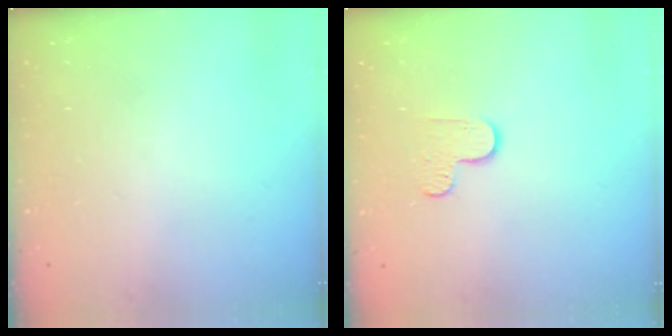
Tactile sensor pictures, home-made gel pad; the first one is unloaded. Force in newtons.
{"total": 5.8, "press": 5.8, "slide": 0.6}